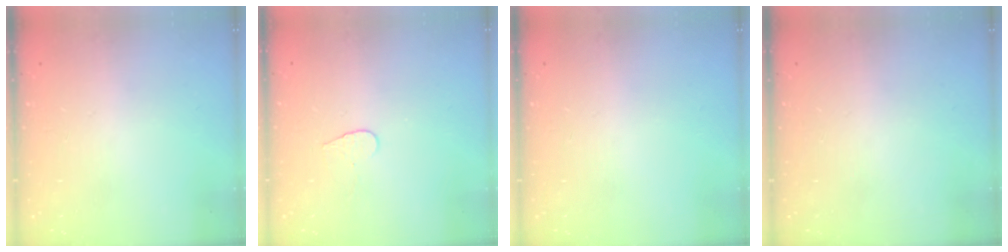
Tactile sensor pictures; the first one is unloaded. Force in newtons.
{"total": 4.0, "press": 4.0, "slide": 0.4}
{"total": 0.0}
{"total": 0.0}